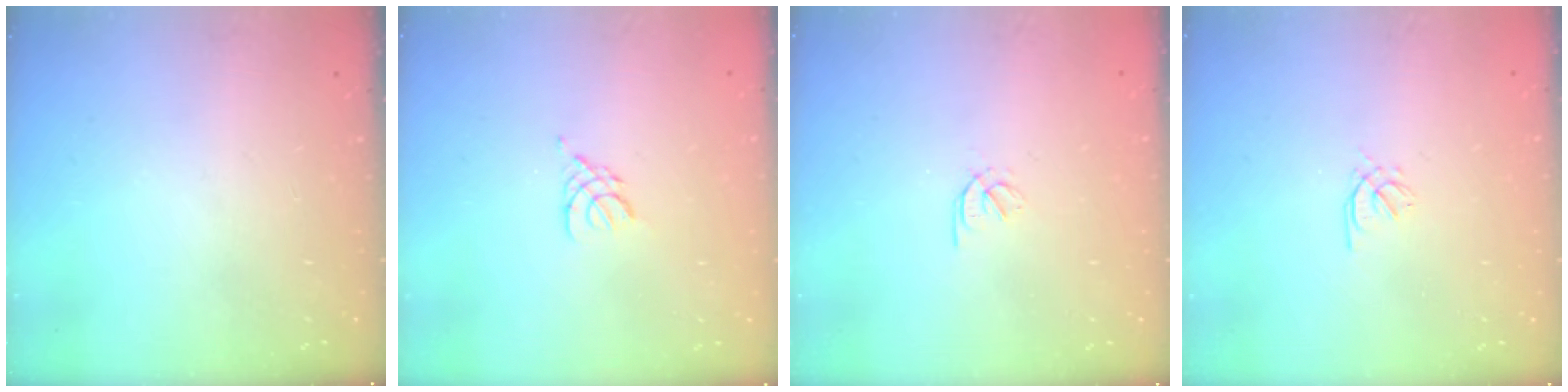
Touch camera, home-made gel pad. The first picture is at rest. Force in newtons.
{"total": 2.9, "press": 2.8, "slide": 0.6}
{"total": 1.5, "press": 1.4, "slide": 0.5}
{"total": 0.9, "press": 0.8, "slide": 0.4}